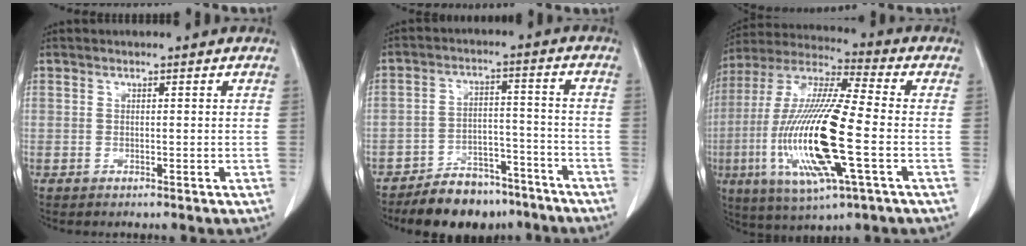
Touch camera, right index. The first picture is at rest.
{"total": 10.9, "force": [-9.2, 5.0, 3.0], "torque": [-0.027, 0.030, -0.143]}
{"total": 20.3, "force": [-4.4, 2.4, 19.7], "torque": [-0.416, -0.017, -0.079]}